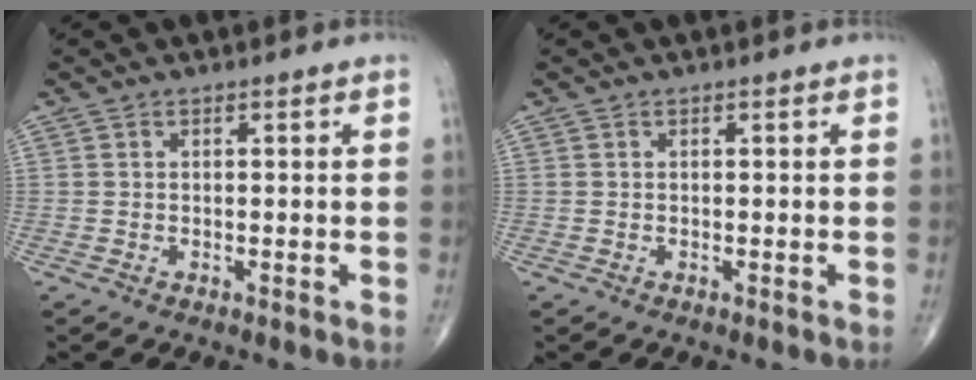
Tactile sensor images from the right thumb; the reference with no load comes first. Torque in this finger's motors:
{"motor_torque": [0.00, 0.00, 0.01, 0.00, 0.00]}